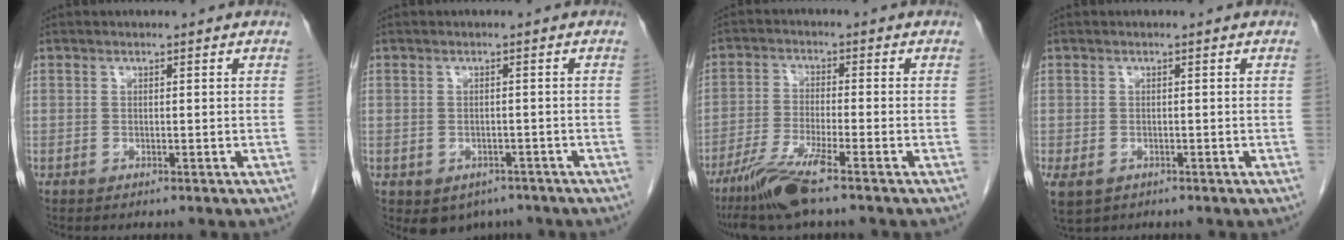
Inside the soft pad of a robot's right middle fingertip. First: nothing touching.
{"total": 4.3, "force": [-2.8, 3.1, 1.1], "torque": [-0.005, 0.004, -0.033]}
{"total": 7.8, "force": [-5.5, -0.3, 5.6], "torque": [-0.114, -0.026, -0.108]}
{"total": 5.1, "force": [-2.8, 3.4, 2.7], "torque": [-0.064, -0.012, -0.038]}